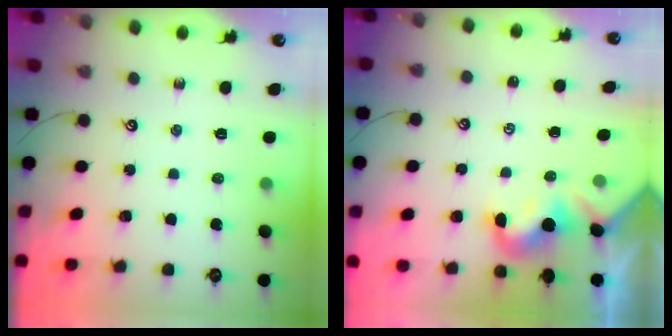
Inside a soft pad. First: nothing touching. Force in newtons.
{"total": 1.5, "press": 1.4, "slide": 0.3}